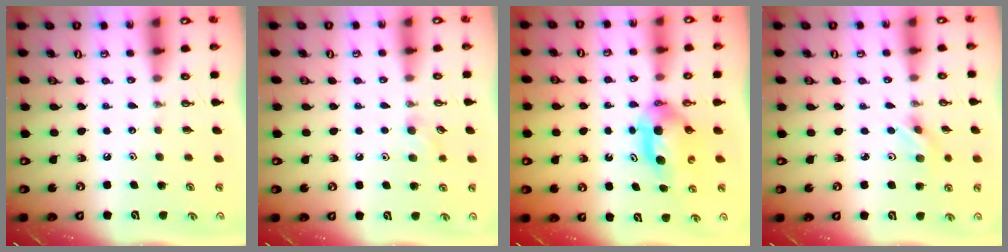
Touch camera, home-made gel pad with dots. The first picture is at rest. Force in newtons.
{"total": 5.3, "press": 5.1, "slide": 1.3}
{"total": 5.7, "press": 5.4, "slide": 1.9}
{"total": 2.6, "press": 2.4, "slide": 0.8}